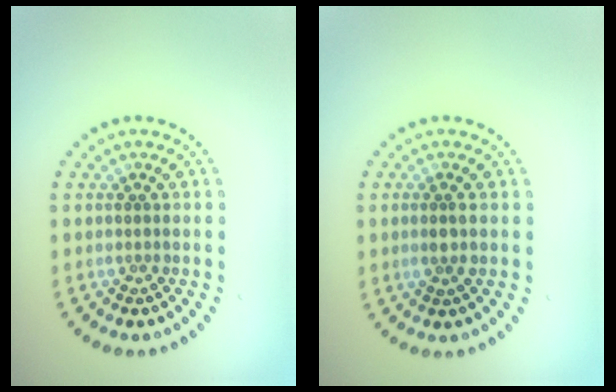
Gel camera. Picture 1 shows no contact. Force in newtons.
{"total": 1.5, "press": 1.3, "slide": 0.7}